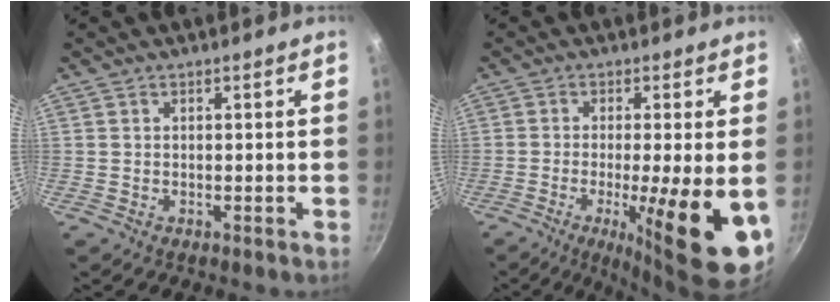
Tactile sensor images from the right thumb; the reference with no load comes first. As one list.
[{"total": 14.8, "force": [-3.9, 2.8, 14.0], "torque": [-0.205, -0.010, -0.054]}]